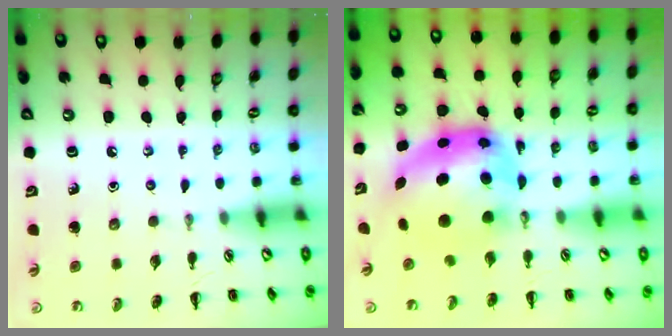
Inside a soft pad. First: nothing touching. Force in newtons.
{"total": 9.6, "press": 9.3, "slide": 2.4}